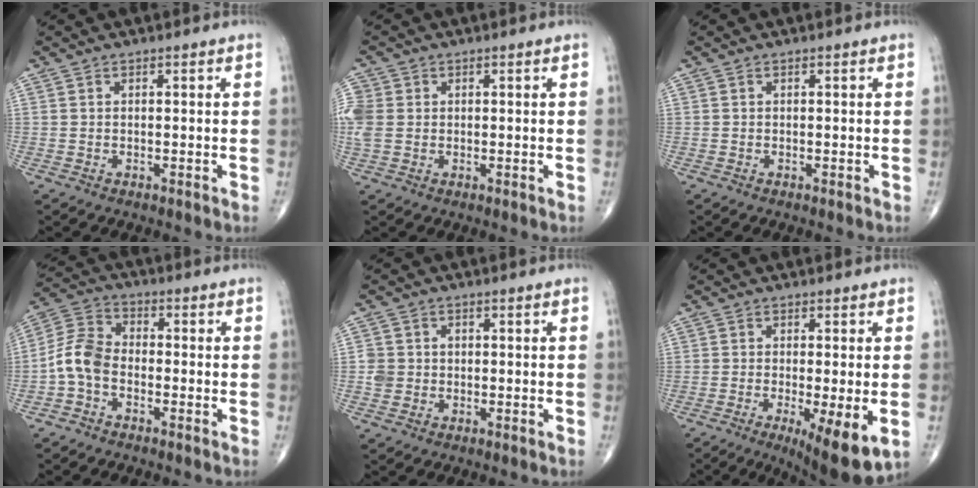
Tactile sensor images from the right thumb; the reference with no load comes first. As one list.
[{"total": 6.3, "force": [0.6, 5.2, 3.5], "torque": [-0.099, 0.011, 0.013]}, {"total": 0.0}, {"total": 7.3, "force": [-2.2, 4.9, 4.9], "torque": [-0.091, 0.027, -0.060]}, {"total": 3.1, "force": [-0.2, 3.0, 0.8], "torque": [0.005, 0.008, -0.005]}, {"total": 11.0, "force": [-3.5, 2.7, 10.0], "torque": [-0.155, -0.023, -0.049]}]